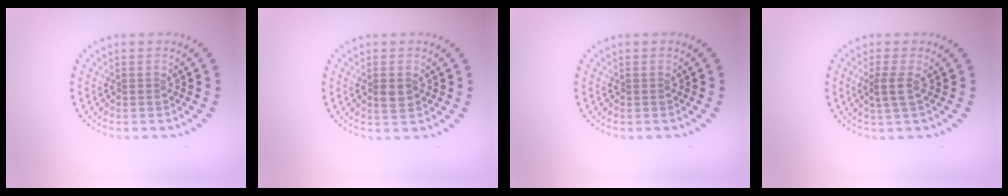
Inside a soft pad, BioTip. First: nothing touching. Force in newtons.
{"total": 1.6, "press": 1.6, "slide": 0.2}
{"total": 0.0}
{"total": 1.8, "press": 1.4, "slide": 1.0}